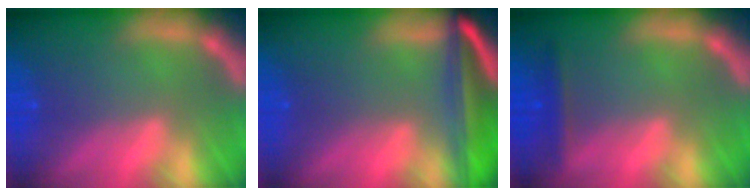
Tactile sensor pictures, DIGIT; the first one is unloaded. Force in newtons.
{"total": 10.0}
{"total": 1.9}